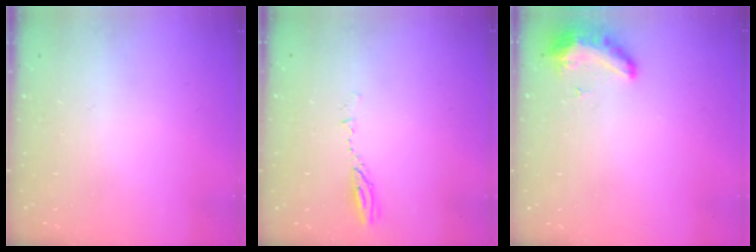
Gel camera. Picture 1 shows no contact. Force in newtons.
{"total": 3.5, "press": 3.4, "slide": 0.3}
{"total": 11.5, "press": 9.6, "slide": 6.3}